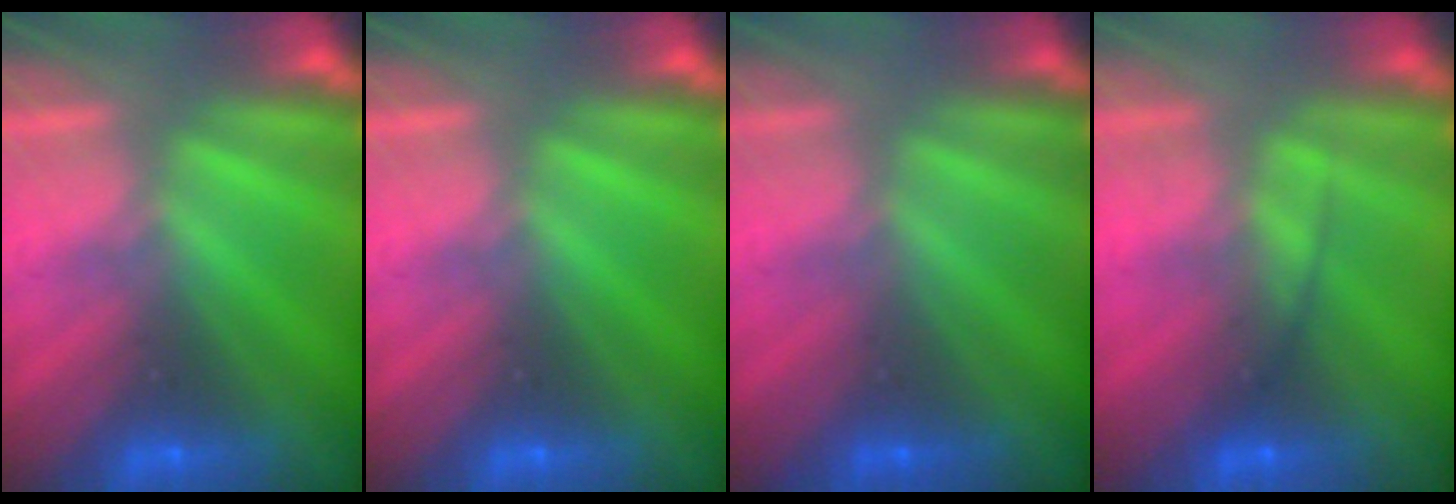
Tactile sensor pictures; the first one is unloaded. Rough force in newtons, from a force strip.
{"total": 0.0}
{"total": 2.6}
{"total": 2.3}